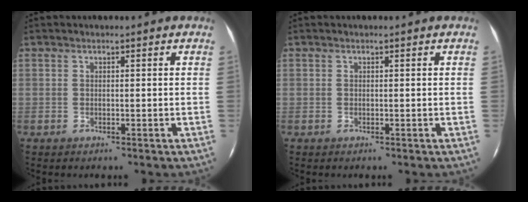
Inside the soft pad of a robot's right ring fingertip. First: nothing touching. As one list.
[{"total": 0.0}]